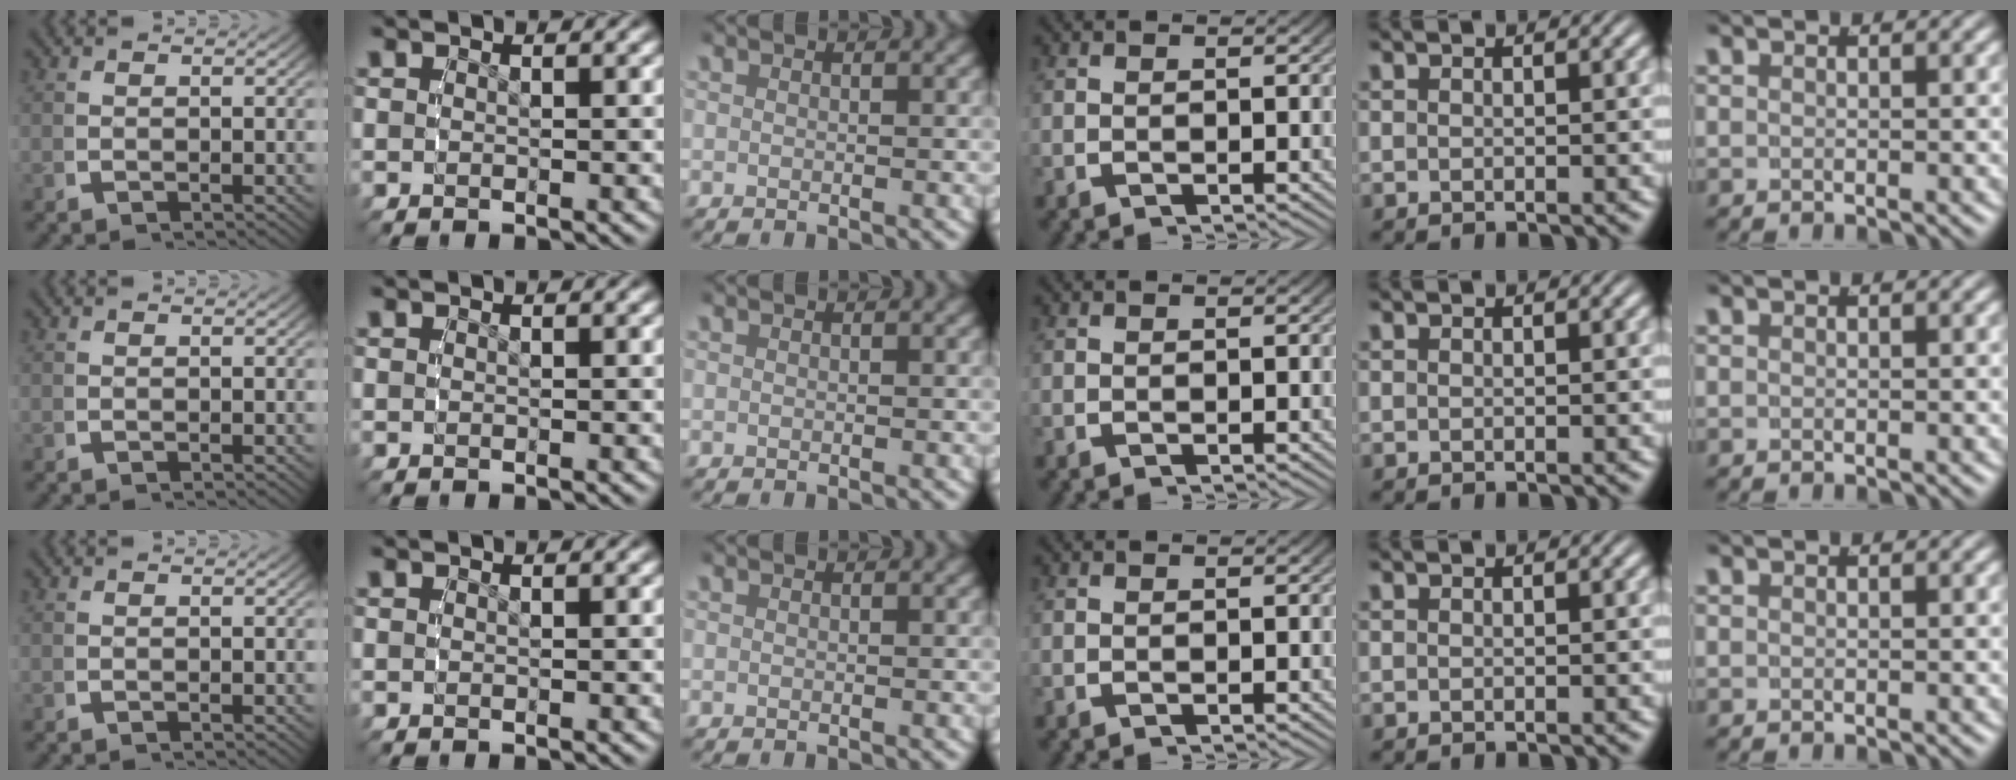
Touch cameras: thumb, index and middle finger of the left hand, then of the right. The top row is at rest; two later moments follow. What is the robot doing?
{"motion": "reach", "object": "paper plate"}